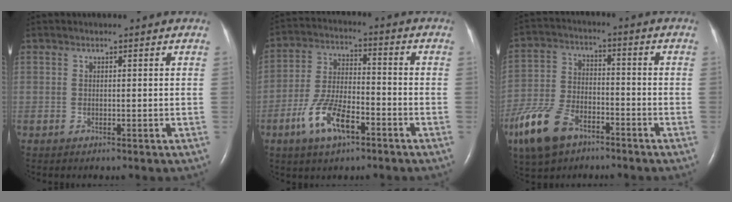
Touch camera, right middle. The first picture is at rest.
{"total": 9.9, "force": [-5.2, 3.6, 7.7], "torque": [-0.166, 0.003, -0.095]}
{"total": 11.8, "force": [-7.2, 5.9, 7.2], "torque": [-0.169, -0.007, -0.136]}